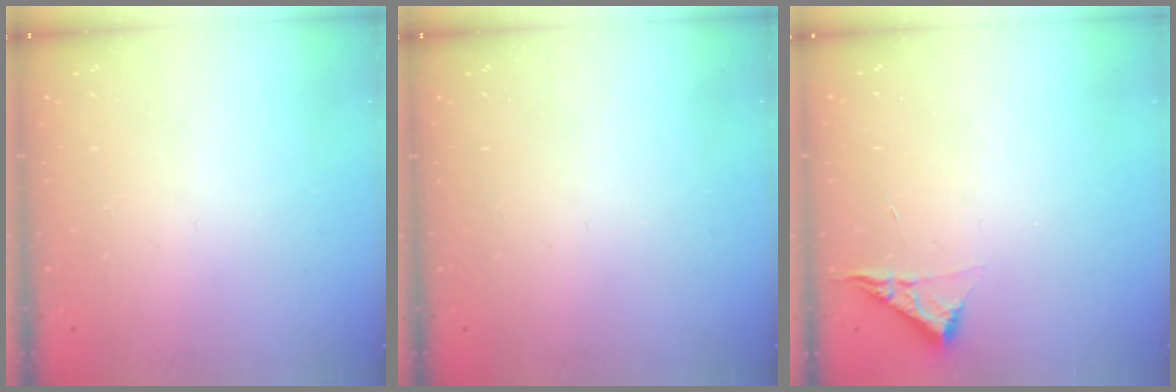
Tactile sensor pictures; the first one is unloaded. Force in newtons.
{"total": 0.0}
{"total": 5.1, "press": 5.0, "slide": 0.7}